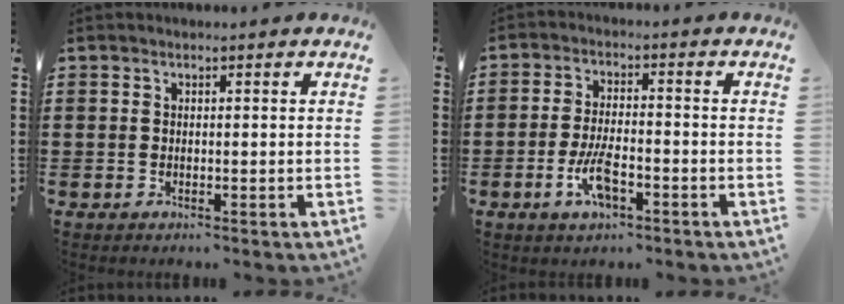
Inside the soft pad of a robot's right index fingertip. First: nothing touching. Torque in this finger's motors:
{"motor_torque": [1.80, 0.34, 0.13, 0.05]}